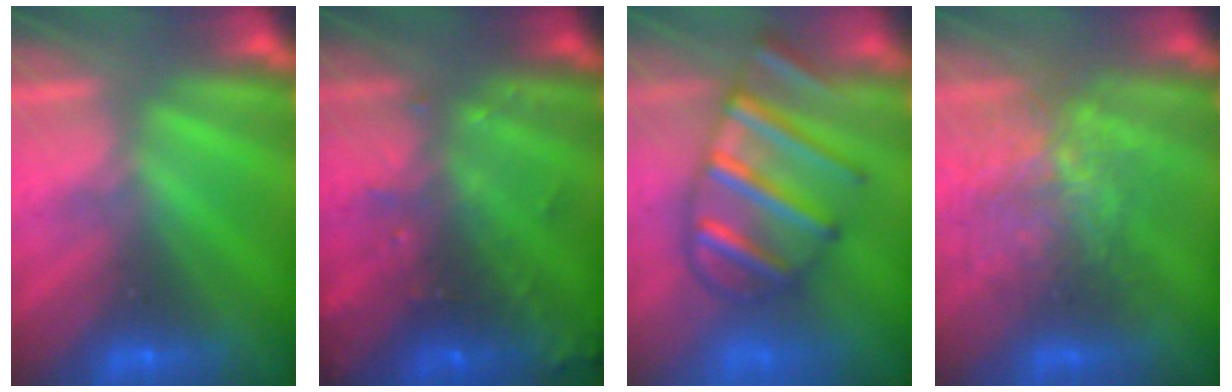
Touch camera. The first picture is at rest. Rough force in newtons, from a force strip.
{"total": 7.4}
{"total": 7.5}
{"total": 3.8}